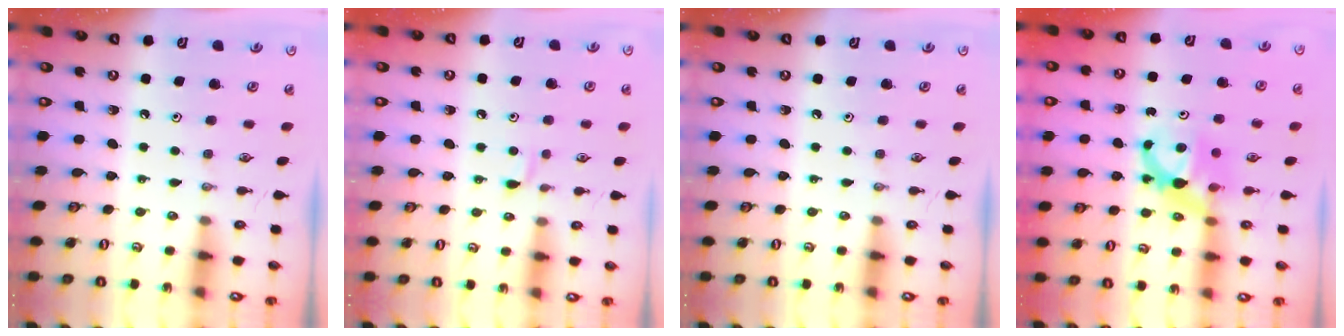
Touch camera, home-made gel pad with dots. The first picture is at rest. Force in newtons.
{"total": 3.9, "press": 3.8, "slide": 0.5}
{"total": 0.0}
{"total": 6.7, "press": 6.7, "slide": 0.4}